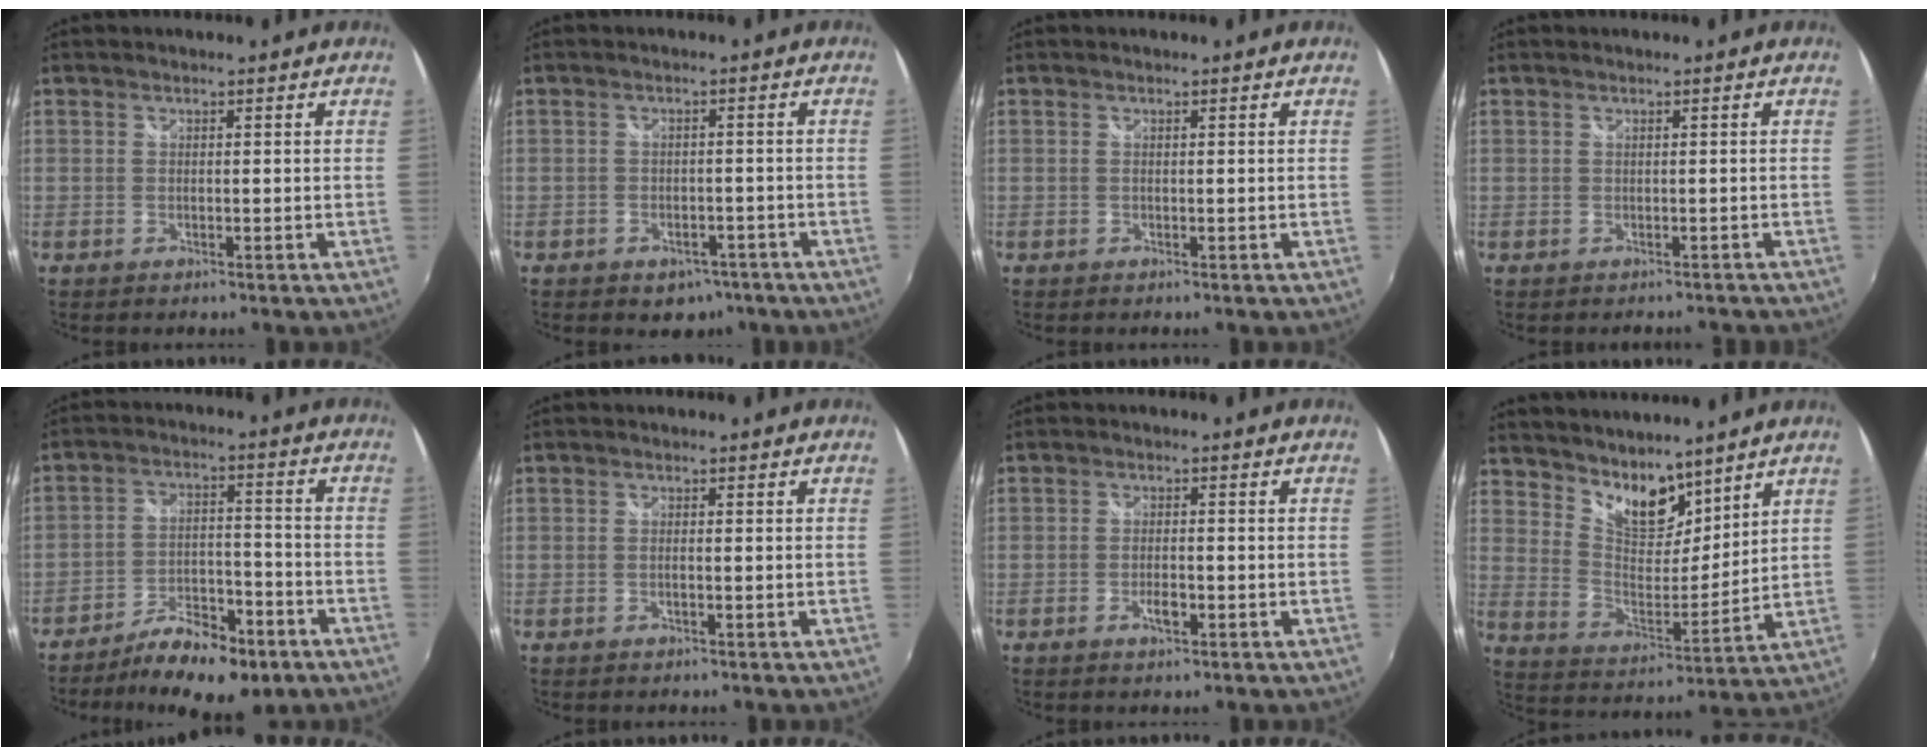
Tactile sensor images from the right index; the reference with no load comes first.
{"total": 5.8, "force": [-3.8, 3.9, 2.0], "torque": [-0.041, 0.005, -0.041]}
{"total": 0.0}
{"total": 2.0, "force": [-1.5, 1.1, 0.4], "torque": [-0.004, -0.001, -0.016]}
{"total": 13.9, "force": [-9.7, 5.6, 8.2], "torque": [-0.150, 0.001, -0.146]}
{"total": 1.0, "force": [-0.3, 0.1, 0.9], "torque": [-0.018, 0.001, -0.007]}
{"total": 2.8, "force": [-1.3, 1.1, 2.3], "torque": [-0.044, -0.003, -0.022]}
{"total": 11.9, "force": [9.4, 5.2, 5.1], "torque": [-0.086, 0.001, 0.176]}